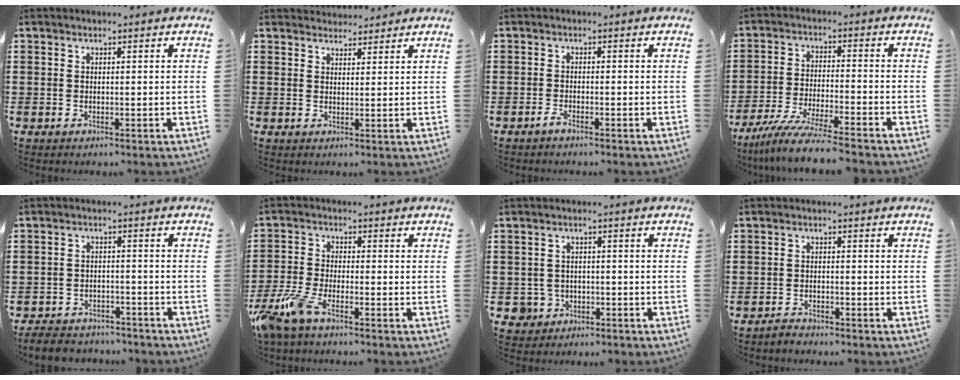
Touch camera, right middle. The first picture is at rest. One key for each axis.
{"total": 2.6, "fx": 2.6, "fy": 0.4, "fz": -0.4, "tx": 0.008, "ty": -0.008, "tz": 0.048}
{"total": 1.2, "fx": -0.9, "fy": 0.1, "fz": 0.7, "tx": -0.015, "ty": -0.005, "tz": -0.017}
{"total": 7.7, "fx": -6.9, "fy": -0.3, "fz": 3.6, "tx": -0.075, "ty": -0.013, "tz": -0.133}
{"total": 4.3, "fx": -4.1, "fy": 0.9, "fz": 0.5, "tx": -0.017, "ty": 0.005, "tz": -0.087}
{"total": 6.1, "fx": -4.5, "fy": 1.5, "fz": 3.9, "tx": -0.116, "ty": -0.017, "tz": -0.095}
{"total": 2.8, "fx": -1.4, "fy": 2.4, "fz": 0.3, "tx": -0.023, "ty": -0.001, "tz": -0.035}
{"total": 1.8, "fx": -1.8, "fy": 0.3, "fz": 0.0, "tx": -0.007, "ty": 0.003, "tz": -0.038}